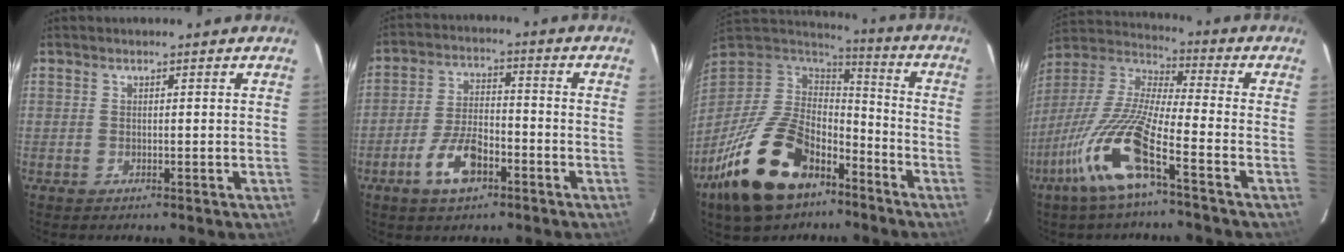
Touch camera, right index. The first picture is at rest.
{"total": 9.0, "force": [-5.0, 4.1, 6.4], "torque": [-0.136, 0.003, -0.085]}
{"total": 23.1, "force": [-13.4, 13.0, 13.6], "torque": [-0.287, -0.006, -0.217]}
{"total": 15.6, "force": [-8.3, 1.7, 13.1], "torque": [-0.271, -0.022, -0.169]}